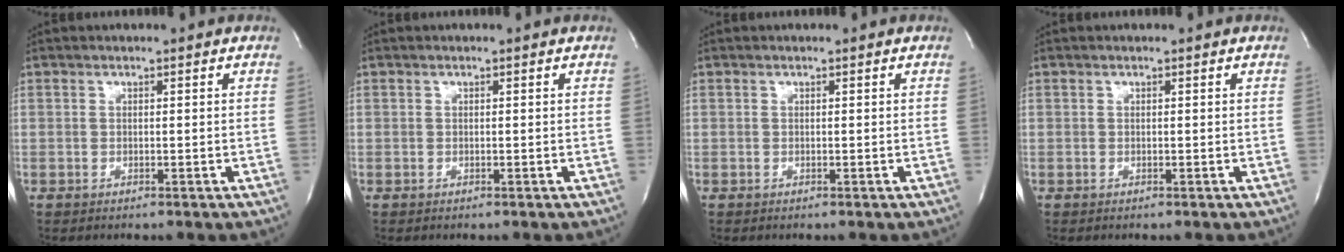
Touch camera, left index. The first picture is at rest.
{"total": 0.0}
{"total": 0.0}
{"total": 0.0}